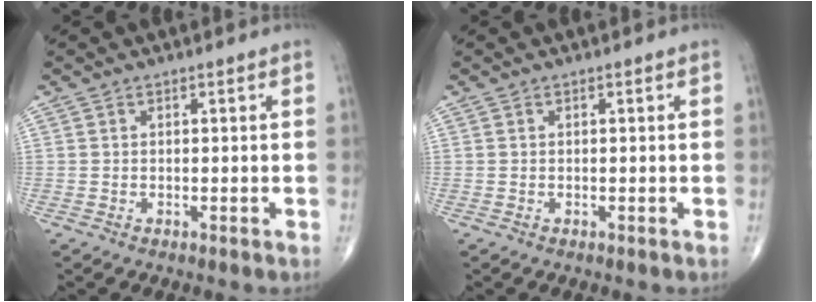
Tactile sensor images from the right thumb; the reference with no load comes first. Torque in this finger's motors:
{"motor_torque": [-0.02, -0.02, 0.18, -0.05, 0.01]}